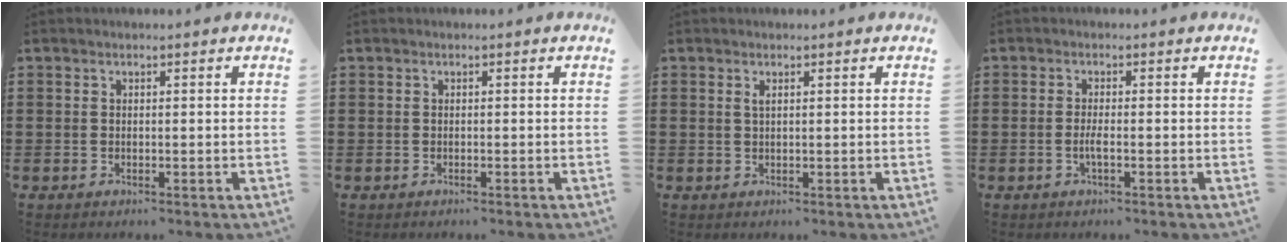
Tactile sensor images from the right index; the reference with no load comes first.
{"total": 0.0}
{"total": 0.8, "force": [0.4, 0.2, 0.7], "torque": [-0.015, 0.002, 0.006]}
{"total": 2.1, "force": [-0.7, 0.3, 1.9], "torque": [-0.042, -0.003, -0.015]}